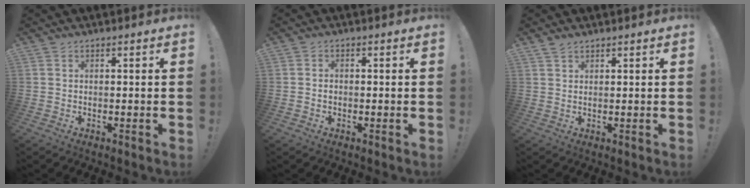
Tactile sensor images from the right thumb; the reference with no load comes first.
{"total": 1.0, "force": [-0.4, 0.8, 0.4], "torque": [-0.001, 0.002, -0.010]}
{"total": 1.8, "force": [1.6, 0.6, 0.7], "torque": [-0.009, -0.006, 0.028]}